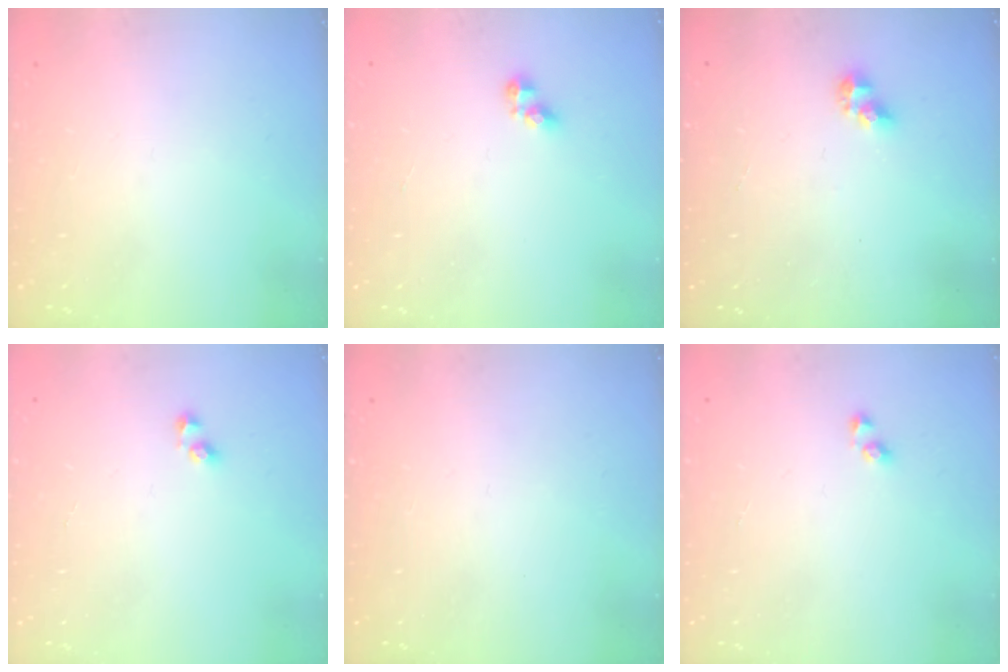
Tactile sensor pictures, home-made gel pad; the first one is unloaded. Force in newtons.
{"total": 3.4, "press": 3.4, "slide": 0.5}
{"total": 5.3, "press": 5.3, "slide": 0.3}
{"total": 2.7, "press": 2.6, "slide": 0.6}
{"total": 0.0}
{"total": 2.4, "press": 2.0, "slide": 1.3}